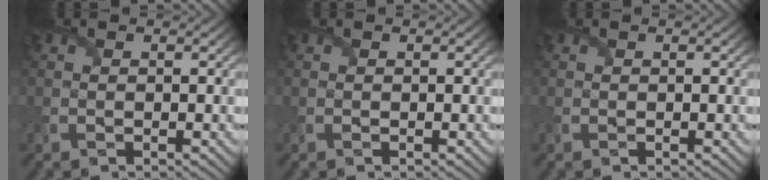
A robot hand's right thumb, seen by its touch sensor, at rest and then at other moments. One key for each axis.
{"total": 0.0}
{"total": 0.0}